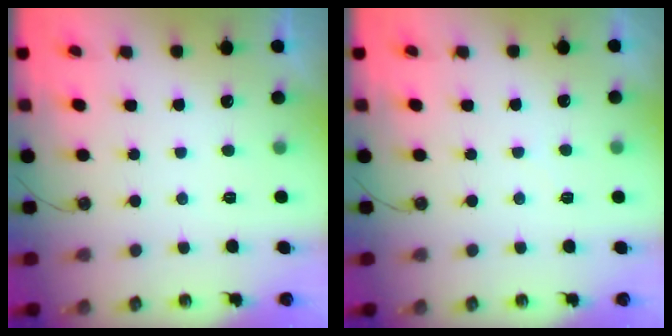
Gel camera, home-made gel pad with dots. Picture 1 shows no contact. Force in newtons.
{"total": 1.9, "press": 1.9, "slide": 0.3}